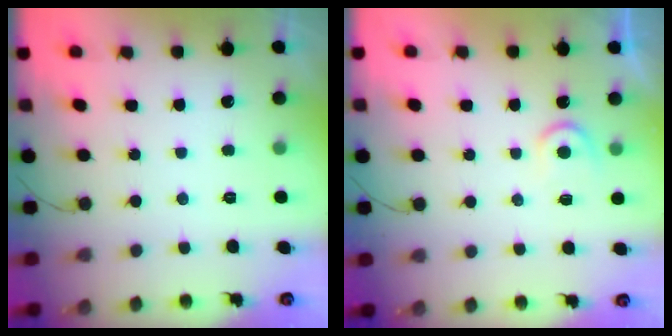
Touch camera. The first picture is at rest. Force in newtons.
{"total": 4.4, "press": 4.4, "slide": 0.5}